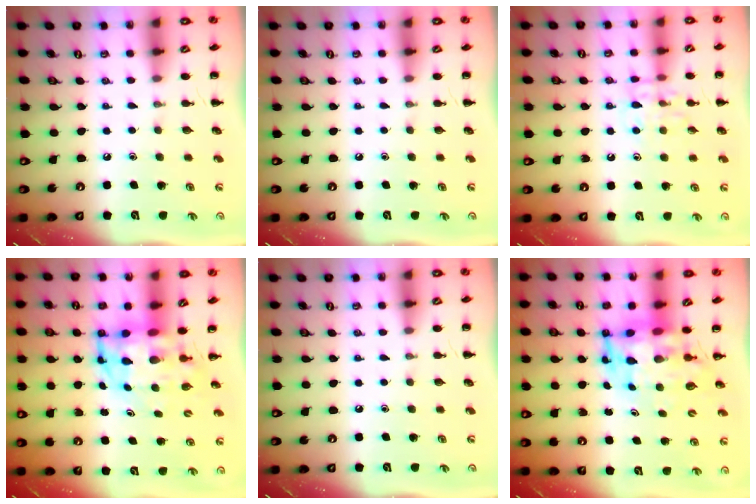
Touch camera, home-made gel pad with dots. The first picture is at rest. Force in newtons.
{"total": 0.0}
{"total": 9.4, "press": 9.4, "slide": 0.8}
{"total": 5.5, "press": 5.3, "slide": 1.6}
{"total": 0.0}
{"total": 6.3, "press": 6.0, "slide": 2.1}